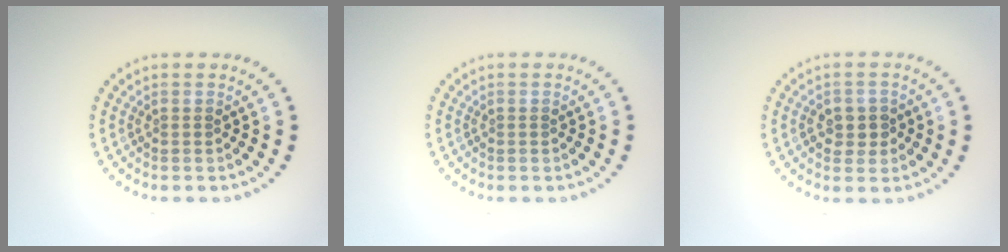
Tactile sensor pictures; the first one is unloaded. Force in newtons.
{"total": 0.0}
{"total": 1.9, "press": 1.8, "slide": 0.2}